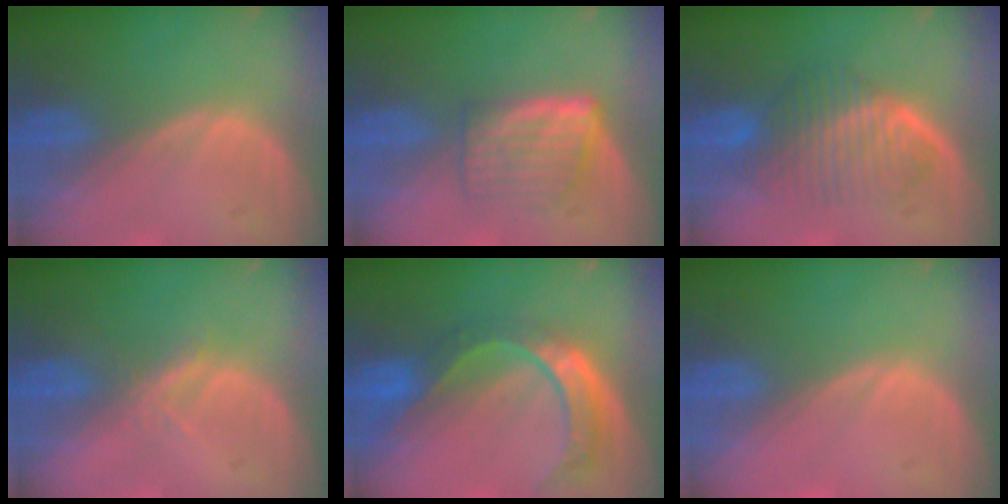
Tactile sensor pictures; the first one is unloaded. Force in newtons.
{"total": 6.1, "press": 5.4, "slide": 2.7}
{"total": 6.8, "press": 6.5, "slide": 1.8}
{"total": 1.8, "press": 1.6, "slide": 0.7}
{"total": 8.8, "press": 7.3, "slide": 4.9}
{"total": 0.6, "press": 0.1, "slide": 0.6}